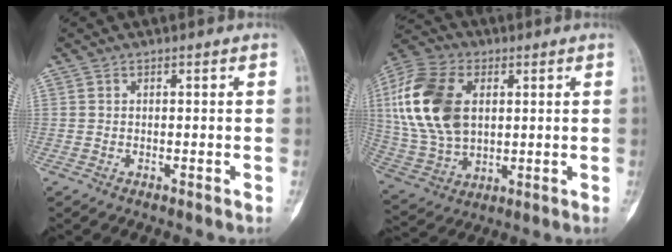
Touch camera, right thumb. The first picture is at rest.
{"total": 19.4, "force": [3.9, 12.5, 14.2], "torque": [-0.289, -0.003, 0.077]}